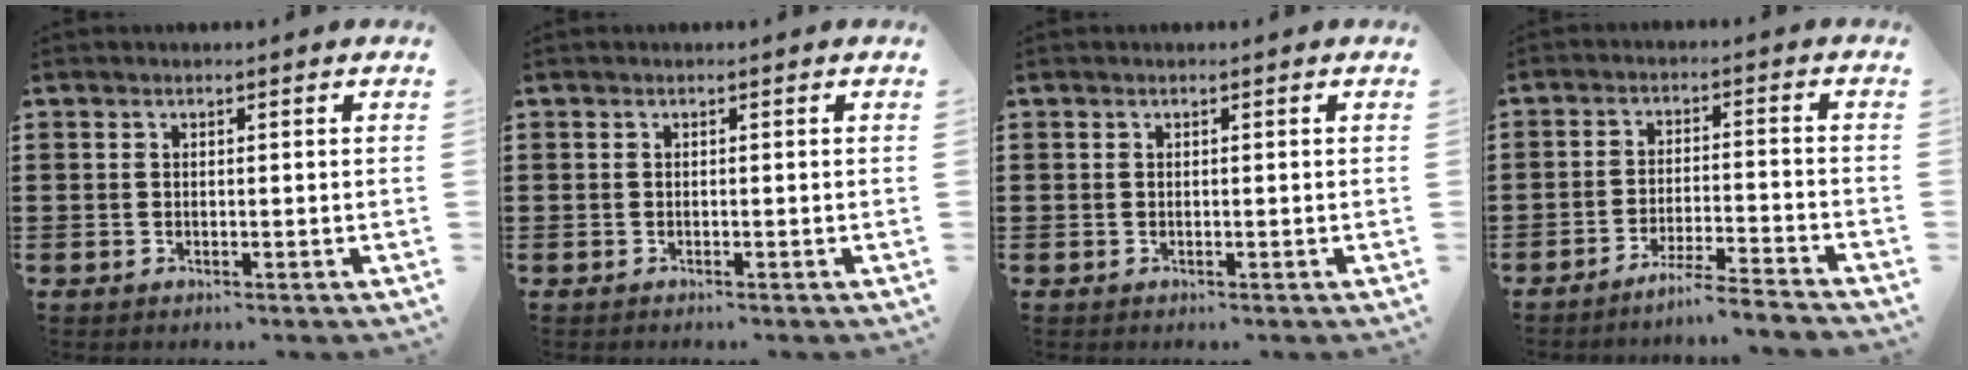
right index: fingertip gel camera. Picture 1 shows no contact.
{"total": 0.0}
{"total": 0.0}
{"total": 4.8, "force": [-4.4, -0.7, 1.7], "torque": [-0.035, -0.013, -0.088]}